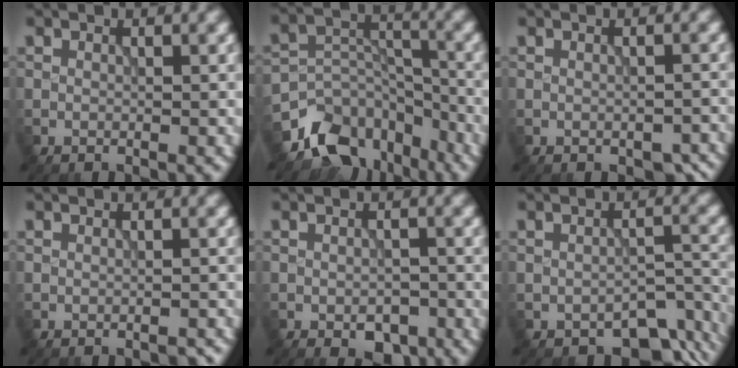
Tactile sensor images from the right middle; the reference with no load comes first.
{"total": 11.0, "force": [-8.2, 6.2, 3.8], "torque": [-0.061, 0.000, -0.136]}
{"total": 2.1, "force": [-1.4, 1.2, 1.1], "torque": [-0.013, -0.009, -0.010]}
{"total": 0.8, "force": [-0.7, 0.2, 0.2], "torque": [-0.004, -0.001, -0.009]}
{"total": 3.1, "force": [-1.7, 1.7, 1.9], "torque": [-0.024, -0.005, -0.021]}
{"total": 5.4, "force": [-3.9, 2.7, 2.7], "torque": [-0.024, -0.016, -0.046]}